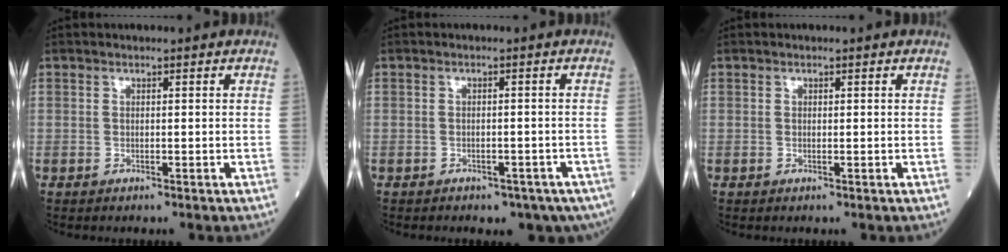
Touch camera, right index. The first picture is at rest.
{"total": 9.1, "force": [-5.9, 5.2, 4.6], "torque": [-0.072, 0.016, -0.071]}
{"total": 0.0}